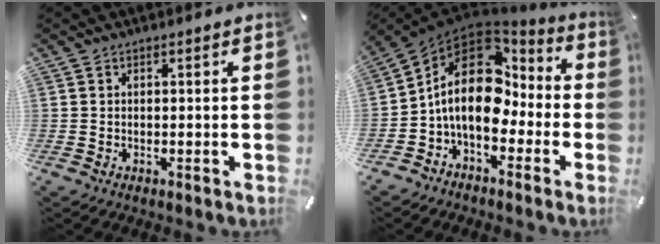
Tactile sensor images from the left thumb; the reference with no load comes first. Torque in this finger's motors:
{"motor_torque": [1.96, 3.05, 2.09, 0.68, 0.58]}